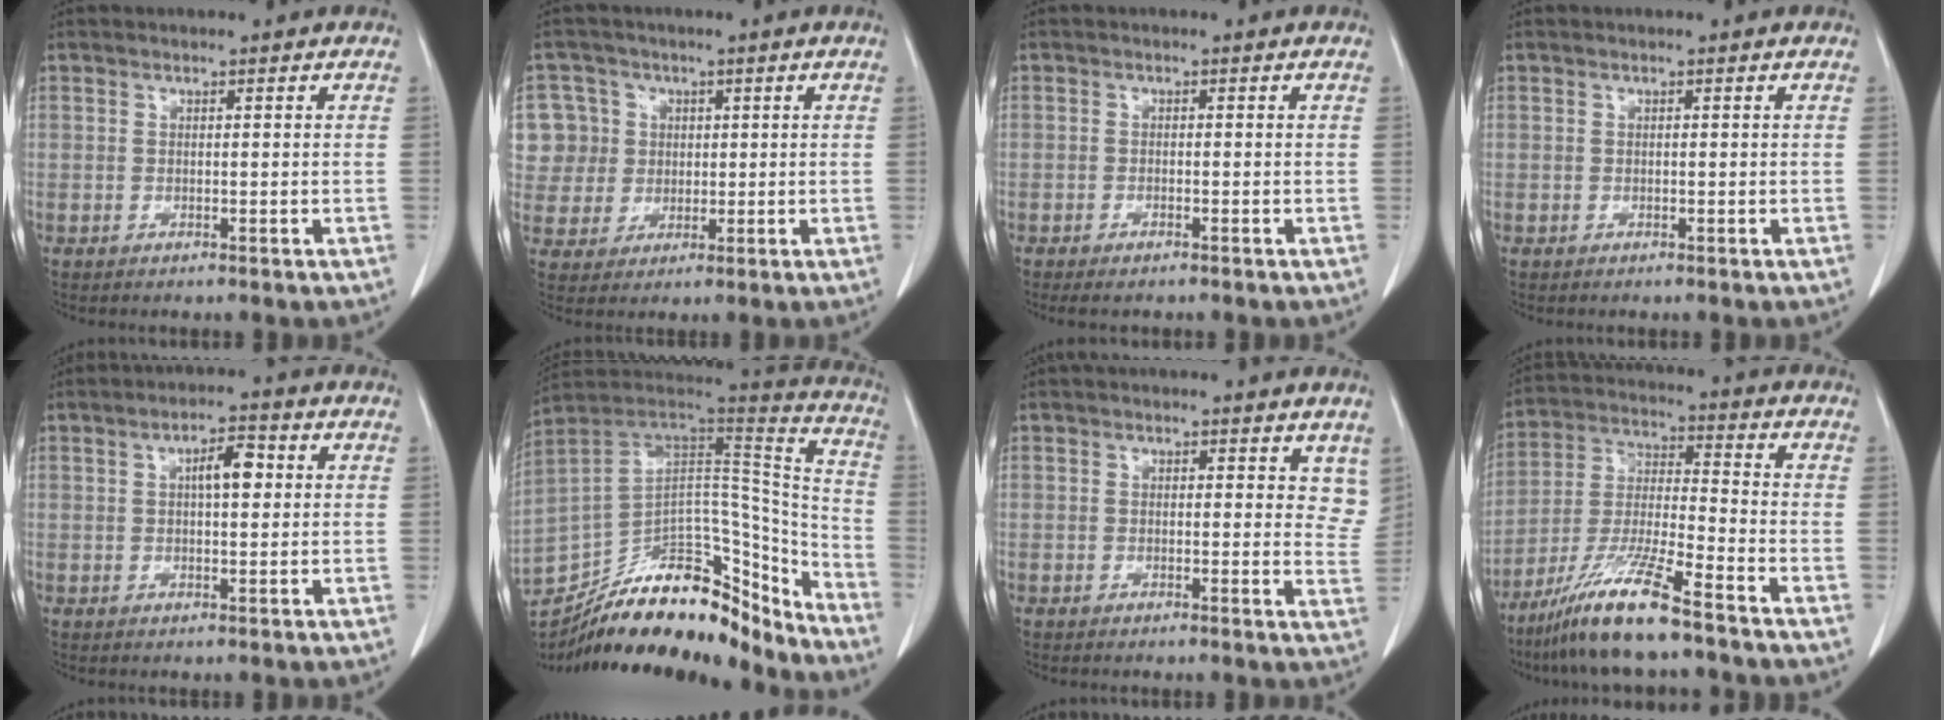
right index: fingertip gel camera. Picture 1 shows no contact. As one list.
[{"total": 10.2, "force": [2.6, 9.8, 1.3], "torque": [-0.045, 0.037, 0.066]}, {"total": 1.8, "force": [-1.4, 0.4, 1.0], "torque": [-0.015, -0.002, -0.020]}, {"total": 0.0}, {"total": 4.6, "force": [1.1, 1.5, 4.2], "torque": [-0.068, 0.010, 0.014]}, {"total": 28.7, "force": [-22.5, 10.8, 14.2], "torque": [-0.252, 0.022, -0.348]}, {"total": 4.6, "force": [3.7, 2.1, 1.7], "torque": [0.005, -0.018, 0.031]}, {"total": 12.3, "force": [-8.9, 0.0, 8.5], "torque": [-0.175, -0.028, -0.174]}]